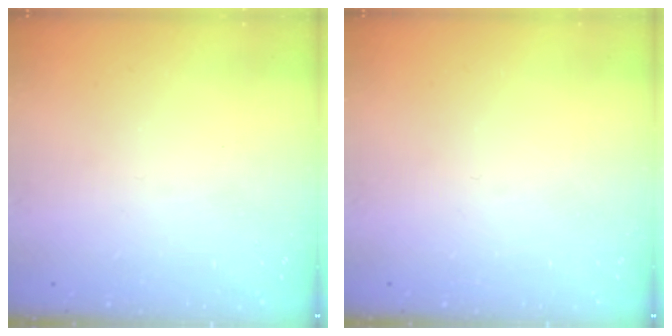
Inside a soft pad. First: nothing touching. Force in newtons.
{"total": 0.0}